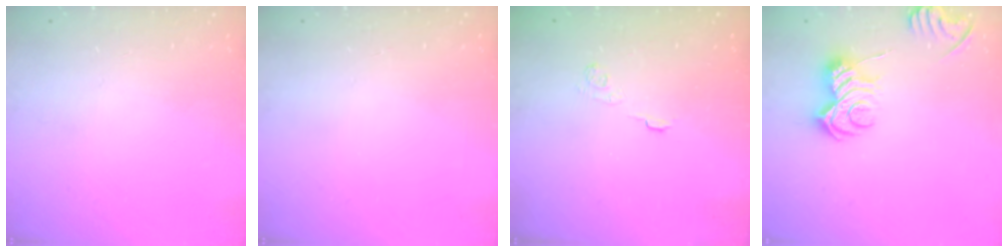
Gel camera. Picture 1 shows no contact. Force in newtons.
{"total": 0.0}
{"total": 2.2, "press": 1.7, "slide": 1.4}
{"total": 9.5, "press": 9.5, "slide": 0.1}